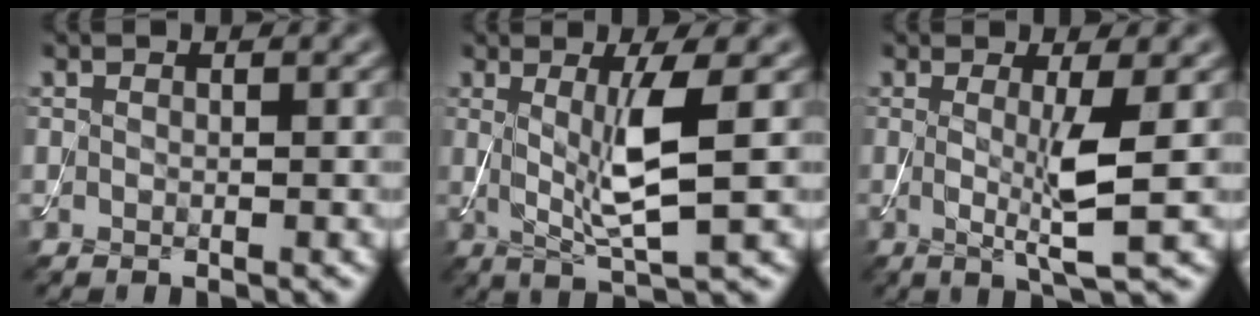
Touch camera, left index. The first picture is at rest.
{"total": 5.1, "force": [0.6, 0.8, 5.0], "torque": [-0.094, -0.009, 0.016]}
{"total": 4.0, "force": [0.0, 0.4, 3.9], "torque": [-0.073, -0.012, 0.002]}